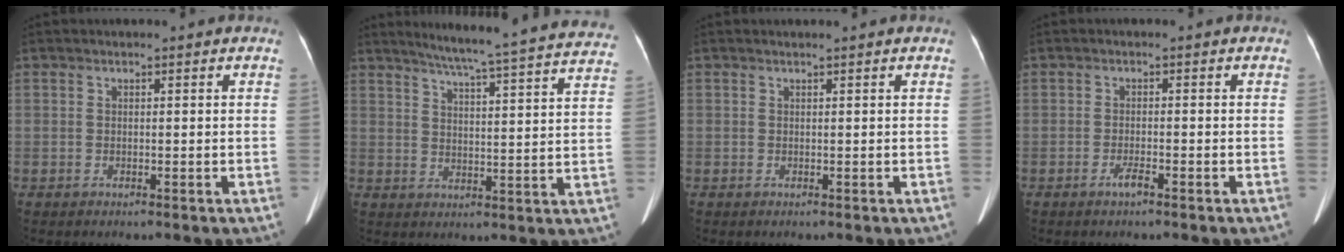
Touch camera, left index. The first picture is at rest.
{"total": 25.3, "force": [23.1, 0.3, 10.3], "torque": [-0.155, -0.050, 0.276]}
{"total": 0.0}
{"total": 1.6, "force": [-1.2, 0.0, 1.1], "torque": [-0.024, -0.005, -0.023]}